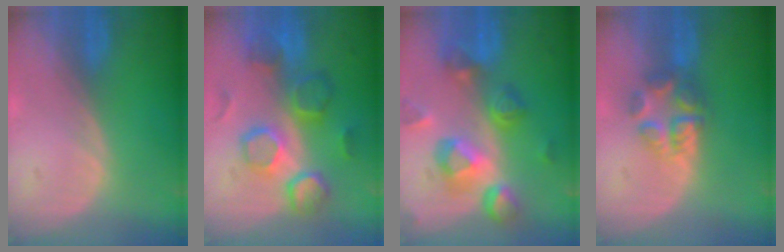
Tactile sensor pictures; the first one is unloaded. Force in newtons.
{"total": 9.9, "press": 9.4, "slide": 3.1}
{"total": 10.4, "press": 9.3, "slide": 4.7}
{"total": 5.7, "press": 5.3, "slide": 2.0}